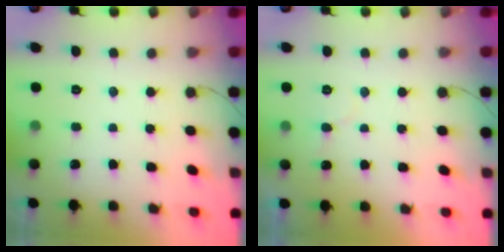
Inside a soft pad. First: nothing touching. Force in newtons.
{"total": 5.7, "press": 5.7, "slide": 0.4}